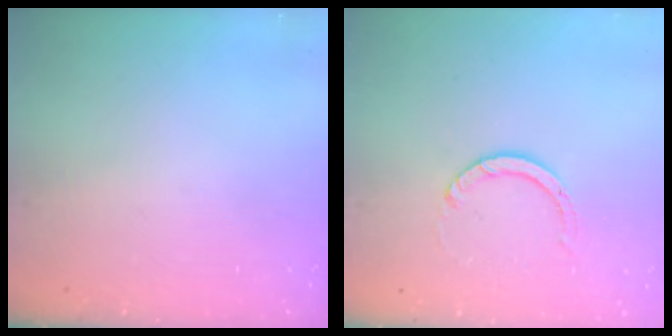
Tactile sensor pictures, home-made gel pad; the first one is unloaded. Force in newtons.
{"total": 4.0, "press": 4.0, "slide": 0.2}